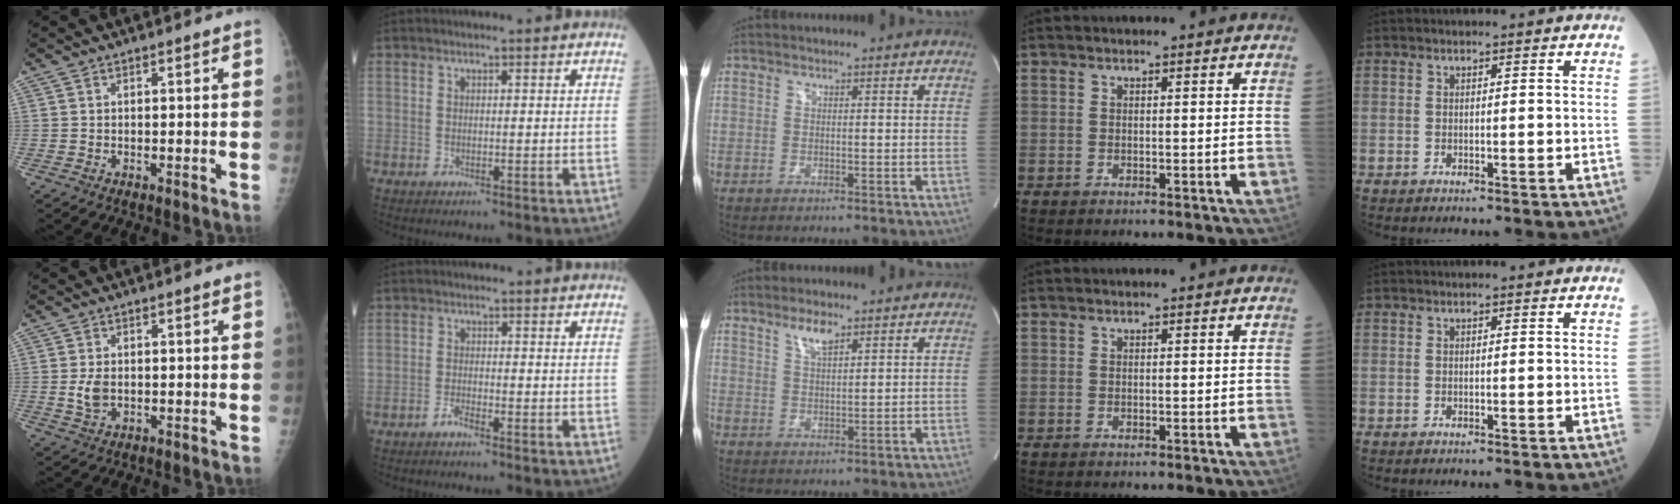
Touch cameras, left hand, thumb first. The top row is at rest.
{"thumb": {"total": 3.3, "force": [-0.2, 2.2, 2.5], "torque": [-0.048, -0.004, -0.002]}, "index": {"total": 1.3, "force": [-1.1, 0.0, 0.6], "torque": [-0.016, 0.000, -0.023]}, "middle": {"total": 3.4, "force": [2.5, 0.8, 2.2], "torque": [-0.044, 0.000, 0.049]}}